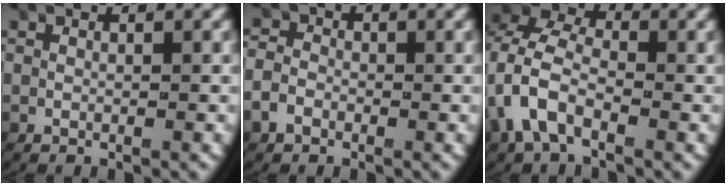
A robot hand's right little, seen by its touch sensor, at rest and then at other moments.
{"total": 2.1, "force": [-0.9, 1.8, 0.7], "torque": [-0.021, -0.005, -0.019]}
{"total": 6.1, "force": [0.1, 4.8, 3.8], "torque": [-0.089, 0.004, -0.011]}